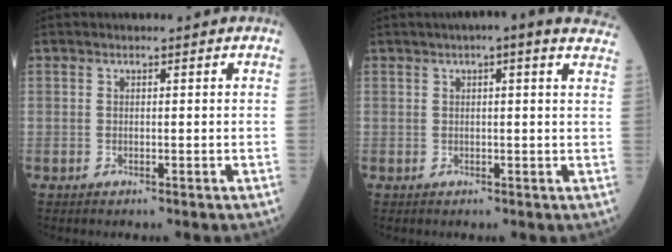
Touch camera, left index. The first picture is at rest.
{"total": 9.4, "force": [7.2, 1.0, 5.9], "torque": [-0.074, 0.022, 0.066]}